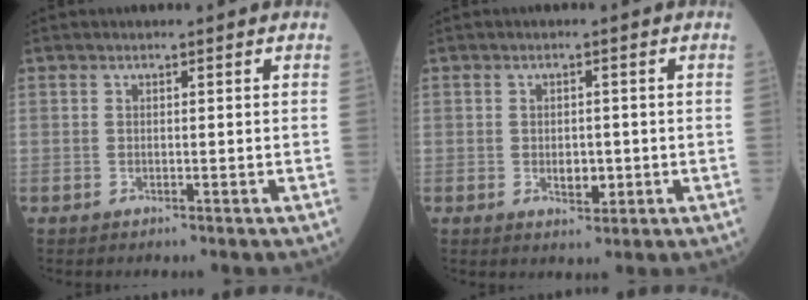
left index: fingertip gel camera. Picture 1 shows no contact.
{"total": 2.6, "force": [-0.5, 1.6, 2.0], "torque": [-0.033, 0.000, -0.003]}